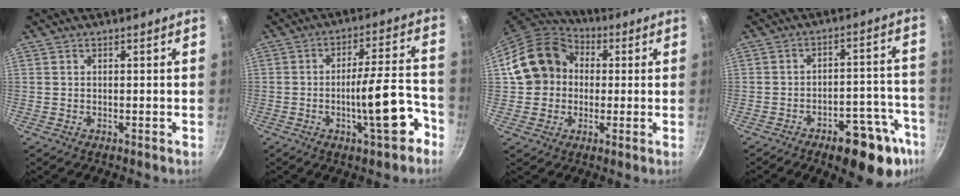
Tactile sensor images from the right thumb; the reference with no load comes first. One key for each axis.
{"total": 12.9, "fx": -5.6, "fy": 3.3, "fz": 11.1, "tx": -0.139, "ty": 0.049, "tz": -0.081}
{"total": 15.9, "fx": 1.6, "fy": 13.7, "fz": 7.9, "tx": -0.122, "ty": 0.038, "tz": 0.017}
{"total": 15.6, "fx": -9.5, "fy": 6.0, "fz": 10.8, "tx": -0.082, "ty": 0.066, "tz": -0.125}